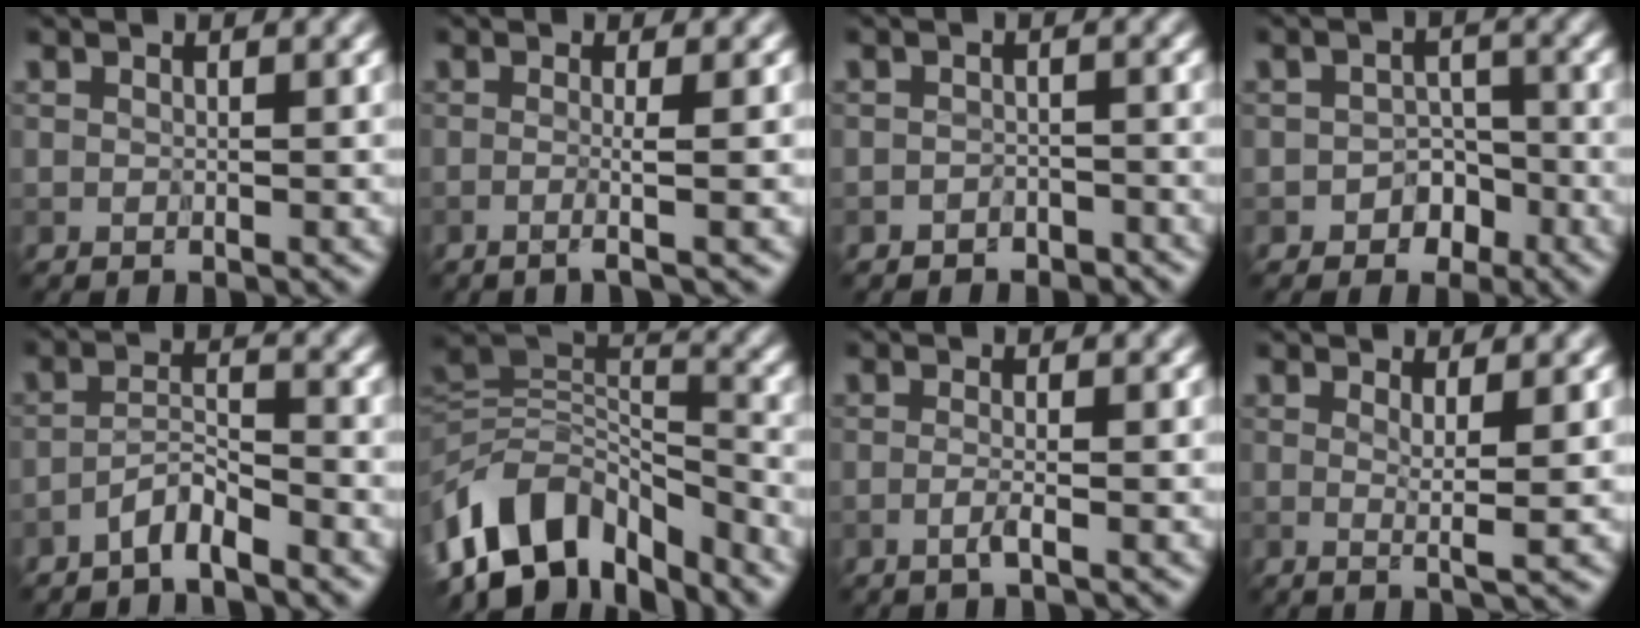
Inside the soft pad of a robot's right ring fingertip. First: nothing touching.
{"total": 2.3, "force": [-0.4, 0.6, 2.2], "torque": [-0.024, -0.003, -0.023]}
{"total": 1.6, "force": [-1.4, 0.8, 0.0], "torque": [0.008, 0.008, -0.025]}
{"total": 2.4, "force": [-1.5, 1.8, 0.7], "torque": [0.004, 0.009, -0.027]}
{"total": 2.7, "force": [-2.3, 0.3, 1.2], "torque": [-0.021, 0.012, -0.049]}
{"total": 10.4, "force": [-5.5, 5.7, 6.7], "torque": [-0.111, 0.021, -0.108]}
{"total": 1.3, "force": [-0.6, 0.2, 1.1], "torque": [-0.020, 0.003, -0.018]}
{"total": 2.2, "force": [0.5, 0.3, 2.2], "torque": [-0.035, -0.006, 0.005]}